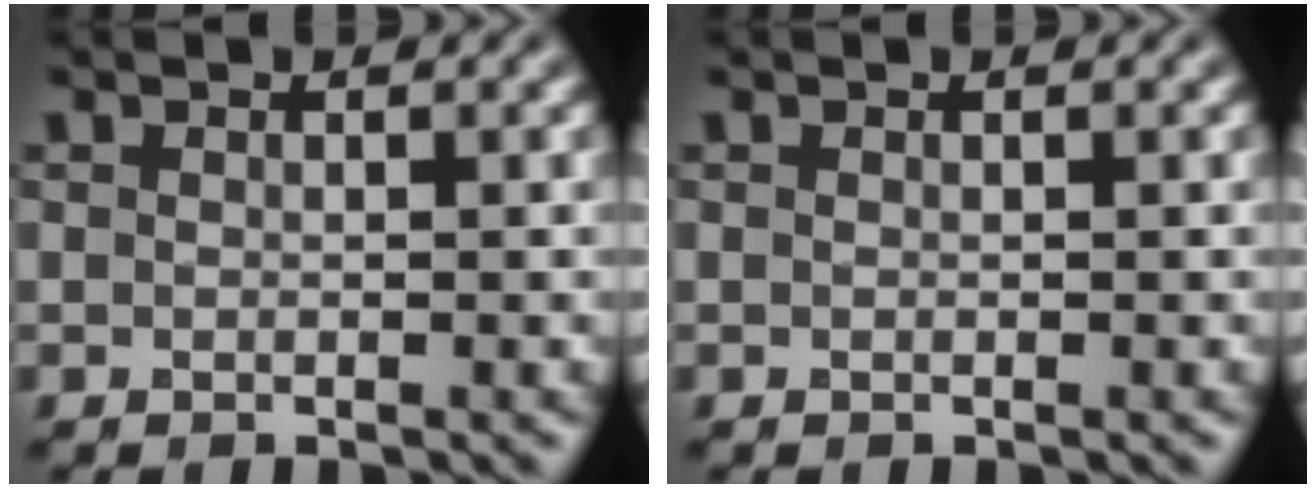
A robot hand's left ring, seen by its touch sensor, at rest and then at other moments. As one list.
[{"total": 0.0}]